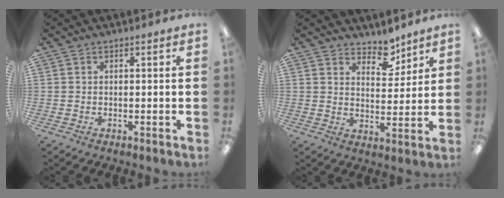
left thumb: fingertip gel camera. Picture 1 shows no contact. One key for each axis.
{"total": 6.9, "fx": 5.9, "fy": 3.1, "fz": 1.9, "tx": -0.015, "ty": -0.040, "tz": 0.105}